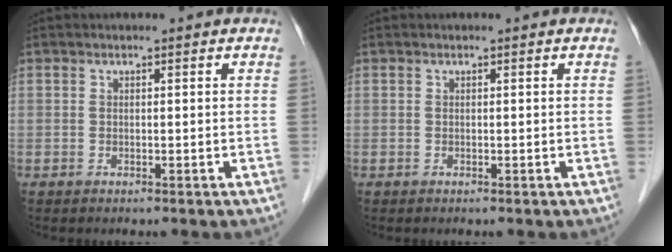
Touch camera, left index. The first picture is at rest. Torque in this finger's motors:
{"motor_torque": [0.02, -0.02, 0.00, 0.00]}